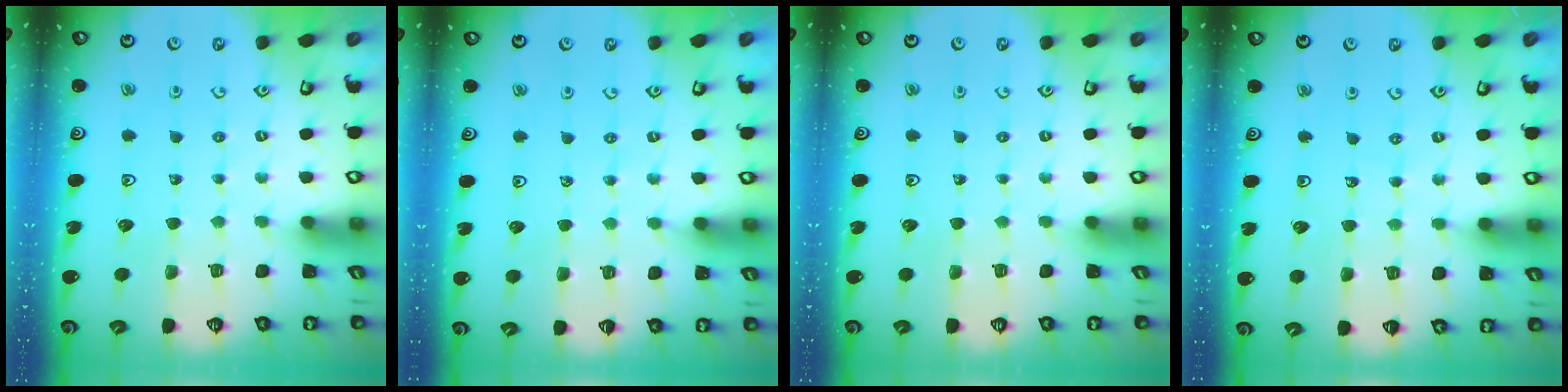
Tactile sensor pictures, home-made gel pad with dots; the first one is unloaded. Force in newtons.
{"total": 2.7, "press": 2.7, "slide": 0.2}
{"total": 0.0}
{"total": 4.3, "press": 4.0, "slide": 1.4}